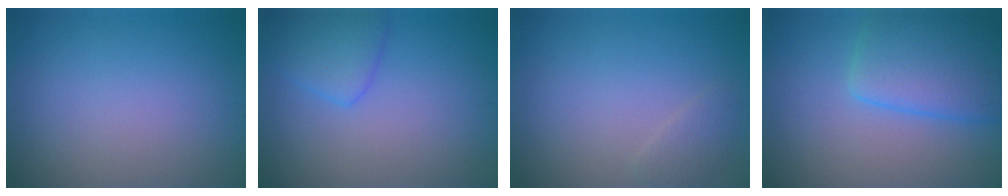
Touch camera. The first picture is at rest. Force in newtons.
{"total": 2.8, "press": 2.8, "slide": 0.2}
{"total": 1.2, "press": 1.2, "slide": 0.1}
{"total": 5.9, "press": 5.8, "slide": 0.3}